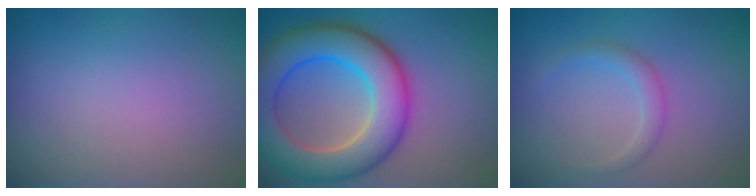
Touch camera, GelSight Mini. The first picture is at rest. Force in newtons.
{"total": 10.0, "press": 10.0, "slide": 0.5}
{"total": 1.7, "press": 1.7, "slide": 0.1}